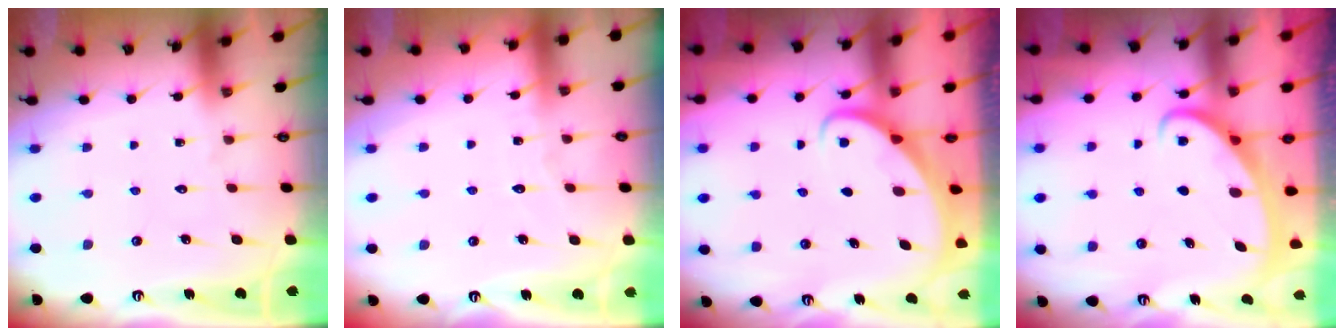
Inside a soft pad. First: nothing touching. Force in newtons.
{"total": 2.6, "press": 2.6, "slide": 0.3}
{"total": 2.4, "press": 2.4, "slide": 0.2}
{"total": 2.6, "press": 2.6, "slide": 0.3}